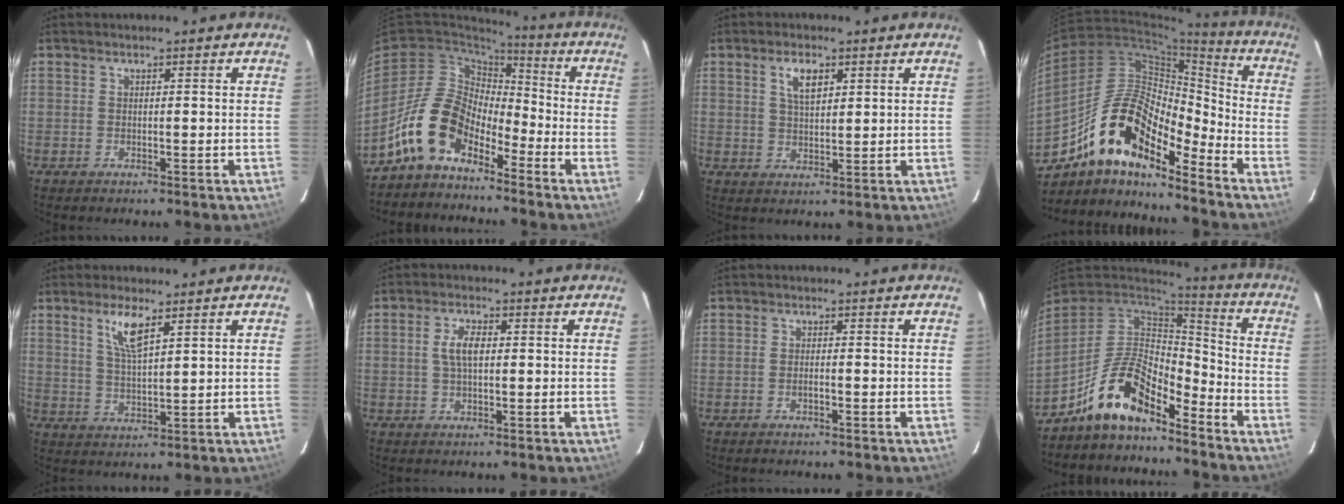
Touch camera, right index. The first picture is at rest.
{"total": 12.4, "force": [-8.1, 7.0, 6.3], "torque": [-0.120, 0.023, -0.159]}
{"total": 4.8, "force": [2.2, 2.2, 3.7], "torque": [-0.065, 0.007, 0.042]}
{"total": 17.2, "force": [-12.5, 6.0, 10.1], "torque": [-0.175, 0.012, -0.241]}
{"total": 5.9, "force": [3.4, 1.5, 4.6], "torque": [-0.090, -0.001, 0.069]}
{"total": 4.0, "force": [0.4, 1.9, 3.5], "torque": [-0.069, 0.008, 0.010]}
{"total": 1.1, "force": [-0.6, 0.4, 0.8], "torque": [-0.017, 0.004, -0.012]}
{"total": 13.7, "force": [-10.1, 5.3, 7.5], "torque": [-0.161, 0.012, -0.189]}